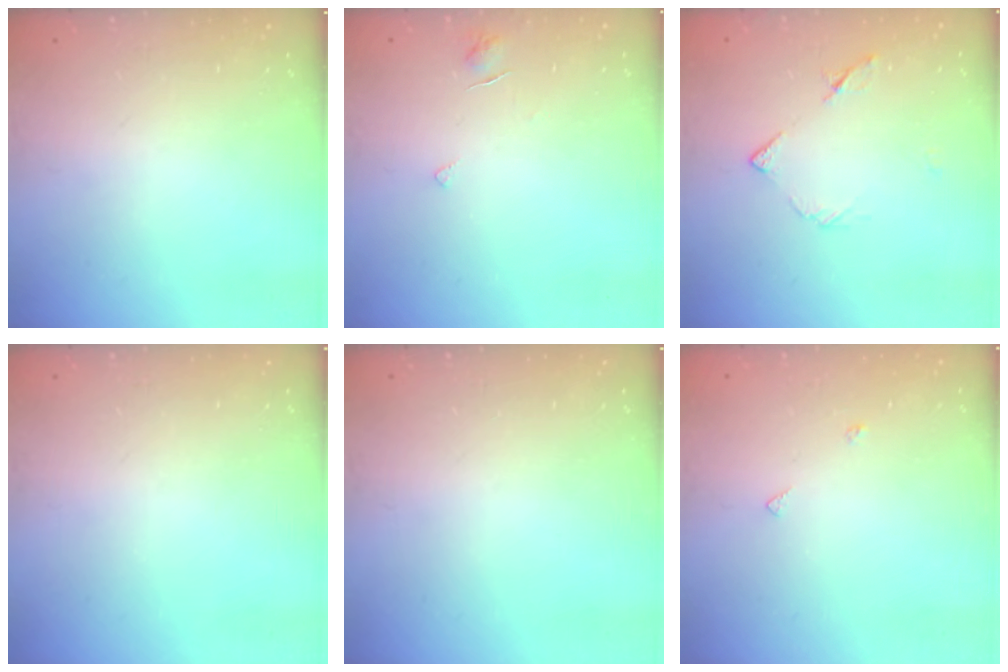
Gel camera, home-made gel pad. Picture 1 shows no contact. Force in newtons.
{"total": 3.0, "press": 3.0, "slide": 0.2}
{"total": 5.7, "press": 5.6, "slide": 0.5}
{"total": 0.0}
{"total": 0.0}
{"total": 4.4, "press": 4.4, "slide": 0.4}